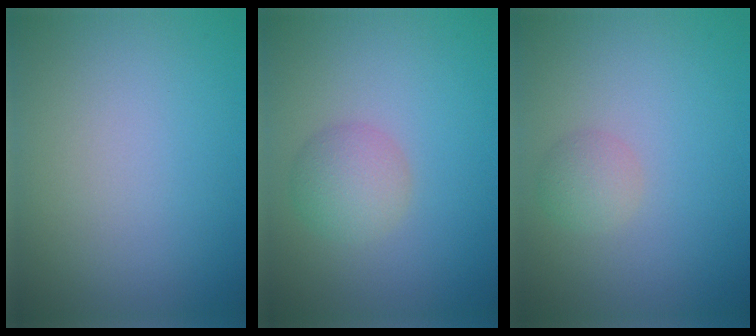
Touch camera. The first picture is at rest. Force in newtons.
{"total": 2.9, "press": 2.9, "slide": 0.1}
{"total": 1.7, "press": 1.7, "slide": 0.1}